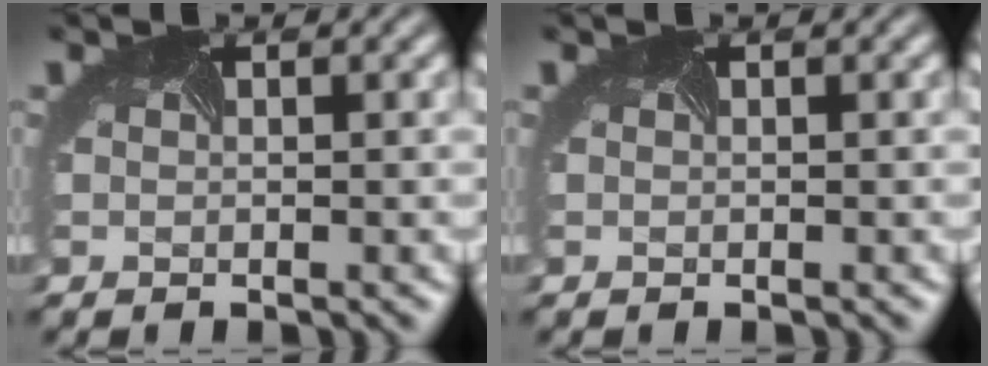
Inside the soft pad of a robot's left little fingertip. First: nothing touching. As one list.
[{"total": 0.0}]